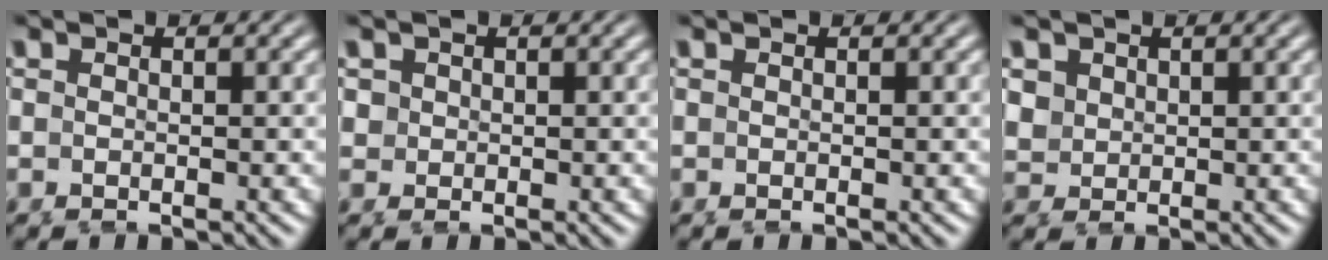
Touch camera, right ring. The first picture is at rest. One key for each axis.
{"total": 2.3, "fx": 0.6, "fy": 2.0, "fz": 0.9, "tx": -0.029, "ty": -0.004, "tz": 0.015}
{"total": 0.0}
{"total": 3.0, "fx": 0.7, "fy": 2.6, "fz": 1.4, "tx": -0.041, "ty": -0.010, "tz": 0.025}